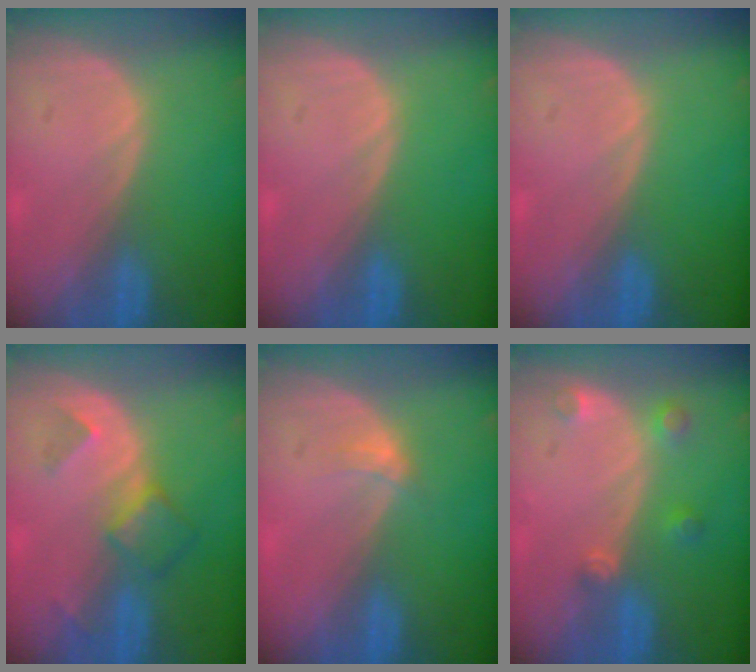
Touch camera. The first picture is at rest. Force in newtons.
{"total": 0.0}
{"total": 0.0}
{"total": 4.9, "press": 4.4, "slide": 2.1}
{"total": 1.6, "press": 1.3, "slide": 1.0}
{"total": 3.3, "press": 3.0, "slide": 1.2}